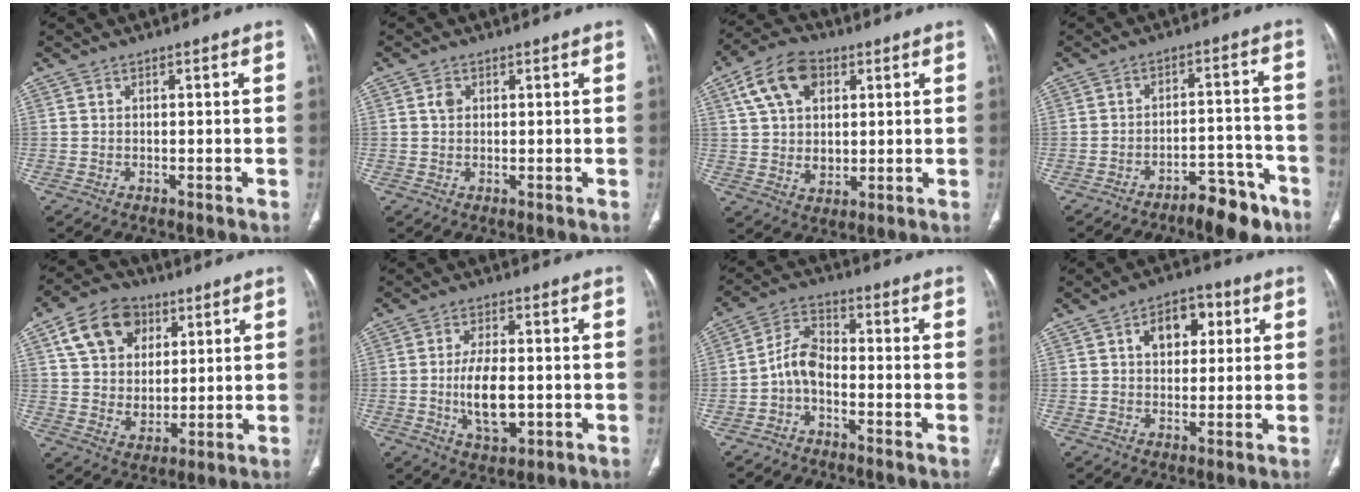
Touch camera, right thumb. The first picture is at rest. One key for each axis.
{"total": 1.8, "fx": 0.5, "fy": 1.4, "fz": 1.0, "tx": -0.014, "ty": 0.001, "tz": 0.009}
{"total": 13.0, "fx": 4.8, "fy": 8.6, "fz": 8.5, "tx": -0.136, "ty": -0.004, "tz": 0.087}
{"total": 9.4, "fx": -6.7, "fy": 3.5, "fz": 5.6, "tx": -0.058, "ty": 0.057, "tz": -0.099}
{"total": 14.1, "fx": 5.7, "fy": 10.6, "fz": 7.3, "tx": -0.100, "ty": -0.011, "tz": 0.102}
{"total": 9.2, "fx": -1.3, "fy": 4.5, "fz": 7.9, "tx": -0.135, "ty": -0.003, "tz": -0.016}
{"total": 6.1, "fx": -2.2, "fy": 3.5, "fz": 4.4, "tx": -0.082, "ty": 0.032, "tz": -0.053}
{"total": 8.6, "fx": 2.6, "fy": 5.8, "fz": 5.8, "tx": -0.051, "ty": 0.008, "tz": 0.035}